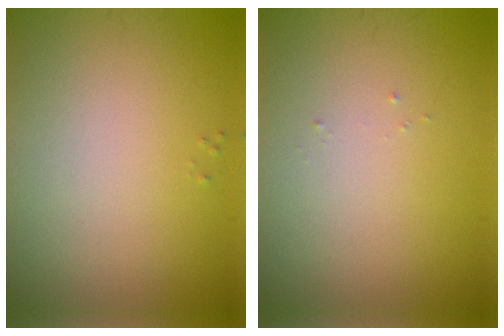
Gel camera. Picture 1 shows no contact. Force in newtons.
{"total": 0.0}